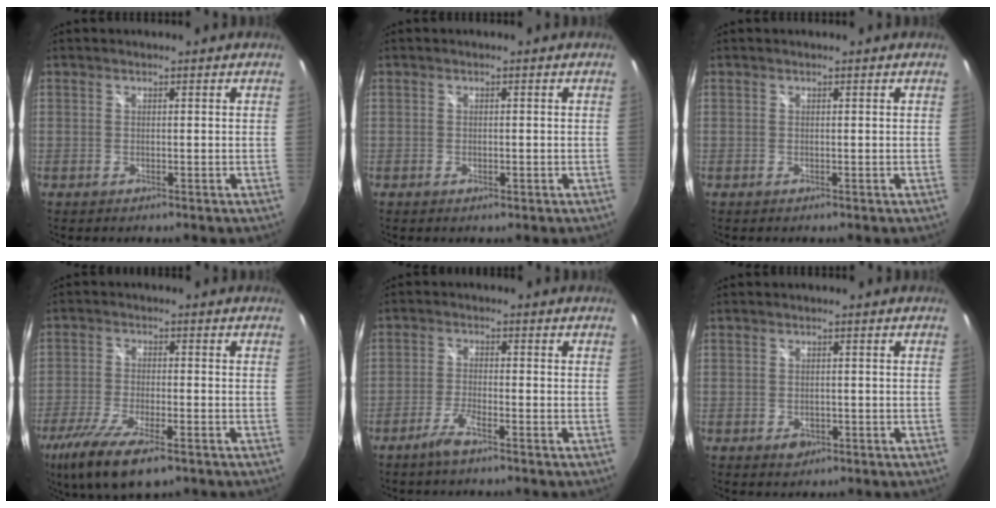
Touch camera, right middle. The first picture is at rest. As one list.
[{"total": 1.0, "force": [-0.5, 0.6, 0.7], "torque": [-0.010, -0.002, -0.009]}, {"total": 0.0}, {"total": 13.5, "force": [-8.5, 4.0, 9.6], "torque": [-0.212, -0.050, -0.156]}, {"total": 3.8, "force": [-2.9, 0.2, 2.4], "torque": [-0.067, -0.004, -0.059]}, {"total": 2.2, "force": [-1.0, 1.6, 1.1], "torque": [-0.018, -0.003, -0.013]}]